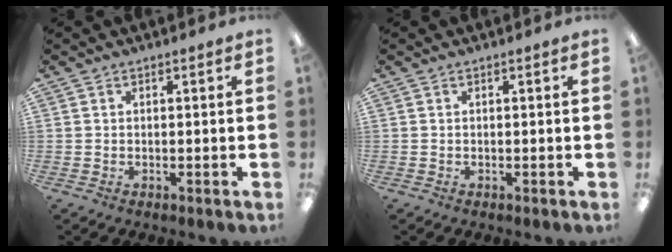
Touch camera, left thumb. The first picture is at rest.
{"total": 0.0}